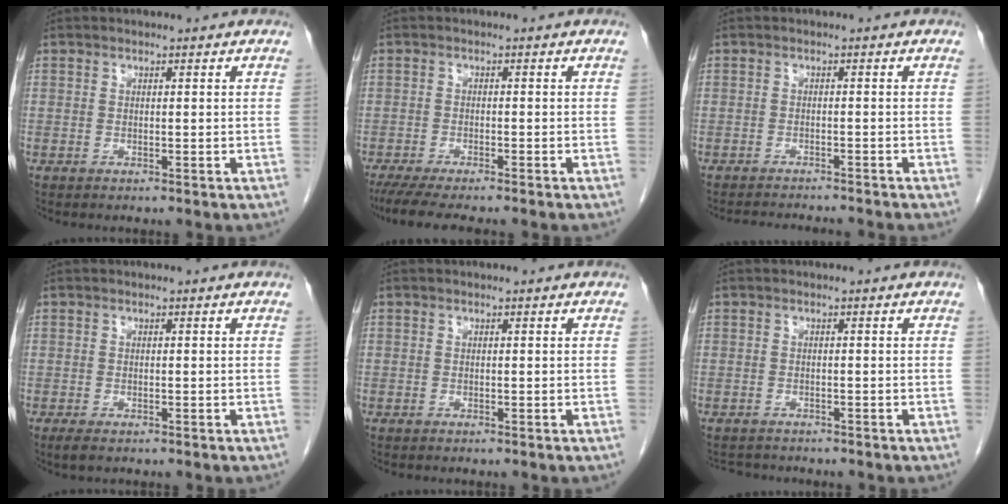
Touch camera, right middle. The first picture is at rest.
{"total": 8.2, "force": [-6.9, 0.7, 4.4], "torque": [-0.060, -0.016, -0.106]}
{"total": 6.4, "force": [-6.1, -0.2, 1.7], "torque": [-0.016, -0.006, -0.087]}
{"total": 1.5, "force": [-1.0, 0.5, 1.0], "torque": [-0.020, -0.003, -0.013]}
{"total": 0.0}
{"total": 3.1, "force": [-2.9, 1.0, 0.4], "torque": [-0.006, -0.008, -0.042]}